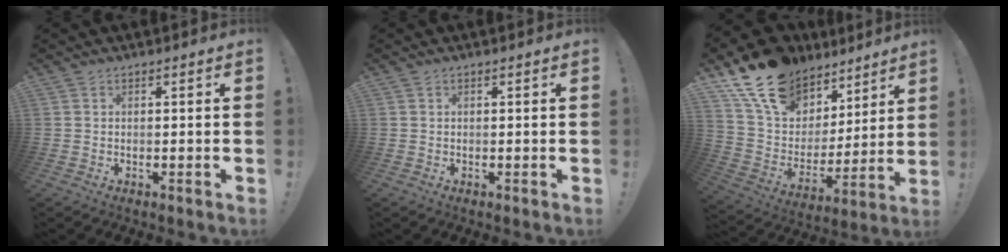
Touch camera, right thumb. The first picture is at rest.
{"total": 0.0}
{"total": 19.2, "force": [14.5, 10.6, 6.7], "torque": [-0.120, -0.100, 0.279]}